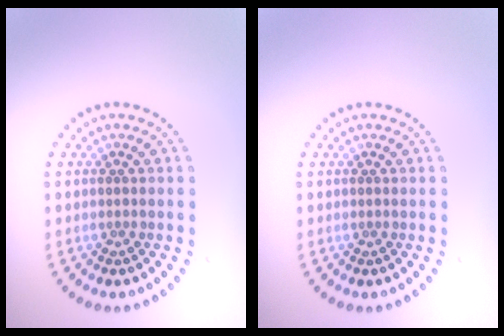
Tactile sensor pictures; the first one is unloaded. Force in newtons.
{"total": 0.0}